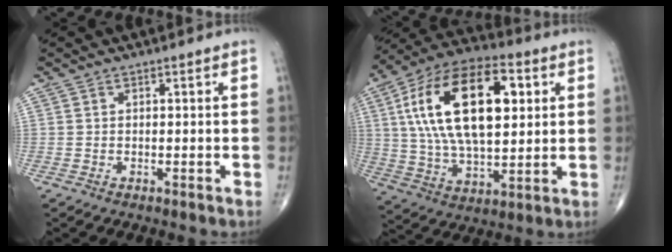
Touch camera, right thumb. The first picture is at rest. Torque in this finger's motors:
{"motor_torque": [0.04, 3.30, 2.29, 0.48, 0.71]}